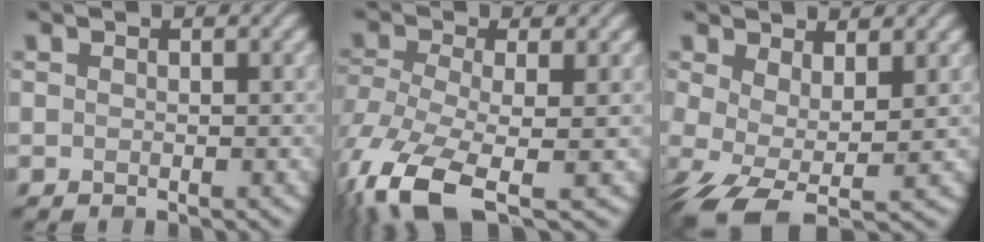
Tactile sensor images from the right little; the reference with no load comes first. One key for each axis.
{"total": 8.7, "fx": -4.9, "fy": 3.0, "fz": 6.5, "tx": -0.142, "ty": -0.017, "tz": -0.099}
{"total": 5.0, "fx": -0.9, "fy": 2.0, "fz": 4.5, "tx": -0.092, "ty": -0.011, "tz": -0.019}